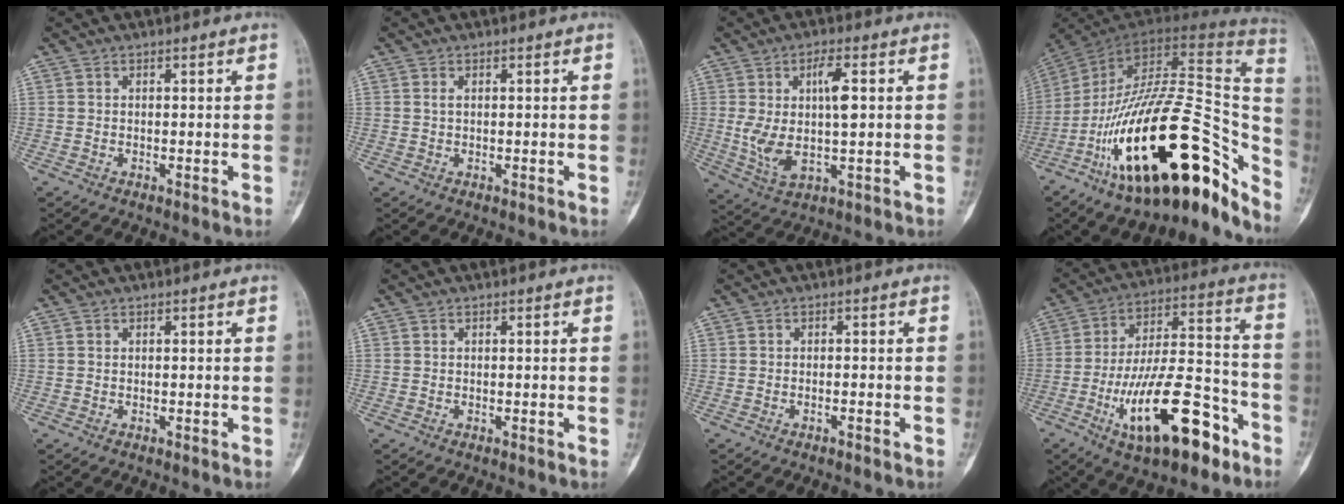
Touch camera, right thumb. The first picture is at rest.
{"total": 0.7, "force": [0.2, 0.4, 0.6], "torque": [-0.015, 0.002, 0.005]}
{"total": 10.7, "force": [1.1, 4.1, 9.8], "torque": [-0.197, 0.003, 0.029]}
{"total": 33.7, "force": [-16.3, 13.4, 26.3], "torque": [-0.339, 0.087, -0.260]}
{"total": 0.0}
{"total": 0.0}
{"total": 0.9, "force": [-0.7, 0.2, 0.6], "torque": [-0.020, 0.010, -0.008]}
{"total": 21.7, "force": [-10.3, 8.4, 17.2], "torque": [-0.293, 0.063, -0.162]}